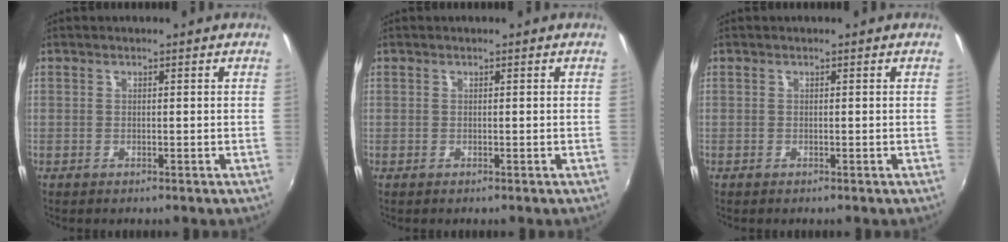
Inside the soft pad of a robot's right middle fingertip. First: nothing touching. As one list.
[{"total": 0.0}, {"total": 0.0}]